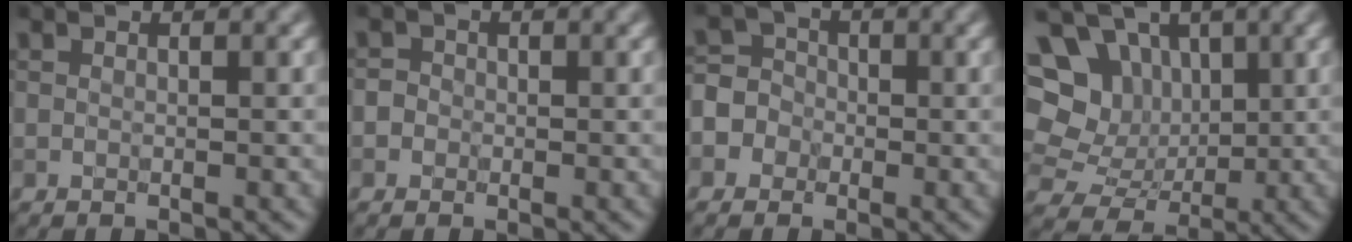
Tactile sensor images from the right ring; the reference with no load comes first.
{"total": 1.7, "force": [0.1, 1.6, 0.6], "torque": [0.009, 0.006, -0.016]}
{"total": 5.5, "force": [-2.3, 4.9, 1.0], "torque": [-0.006, 0.010, -0.064]}
{"total": 11.6, "force": [3.8, 9.7, 5.2], "torque": [-0.115, 0.020, 0.064]}